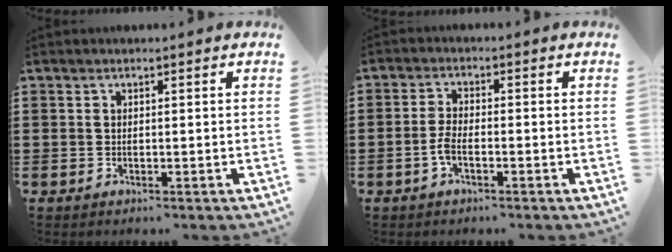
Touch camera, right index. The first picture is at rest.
{"total": 3.1, "force": [-1.3, 0.9, 2.6], "torque": [-0.068, -0.005, -0.030]}